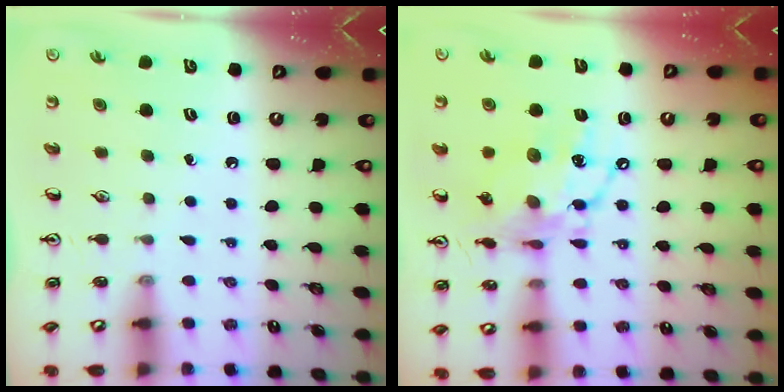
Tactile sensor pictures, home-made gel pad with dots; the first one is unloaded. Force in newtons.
{"total": 14.0, "press": 13.9, "slide": 1.2}